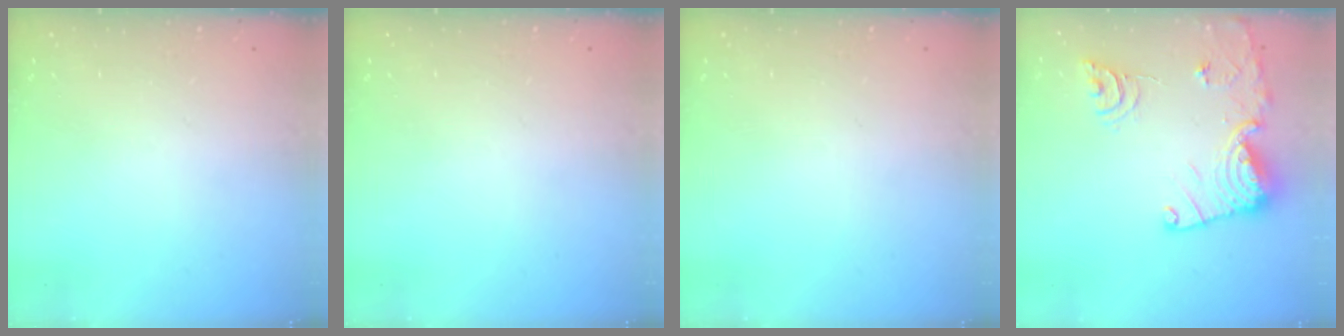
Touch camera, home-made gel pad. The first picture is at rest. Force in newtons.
{"total": 0.0}
{"total": 0.0}
{"total": 16.2, "press": 16.2, "slide": 1.1}